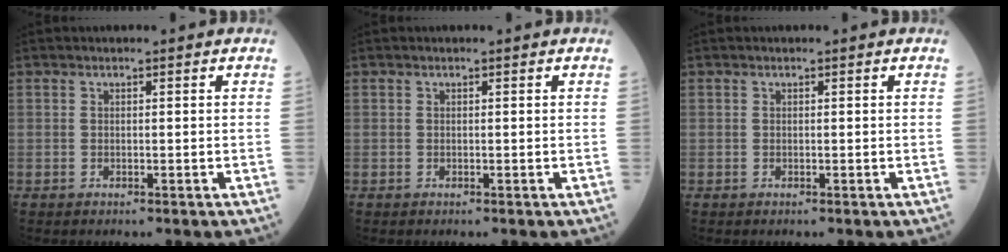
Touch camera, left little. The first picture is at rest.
{"total": 0.0}
{"total": 0.0}